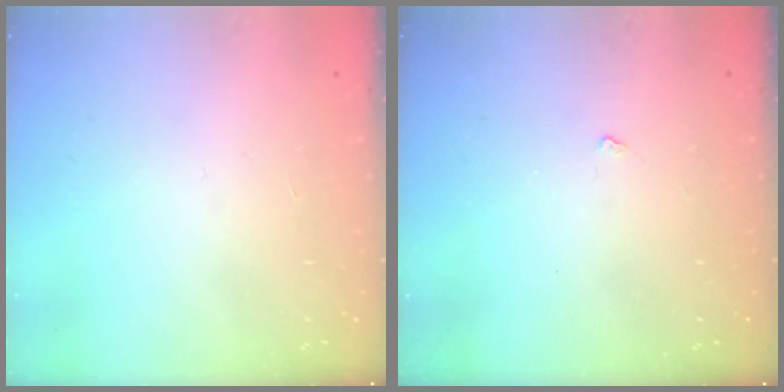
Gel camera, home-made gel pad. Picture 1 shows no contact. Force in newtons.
{"total": 2.4, "press": 2.3, "slide": 0.4}